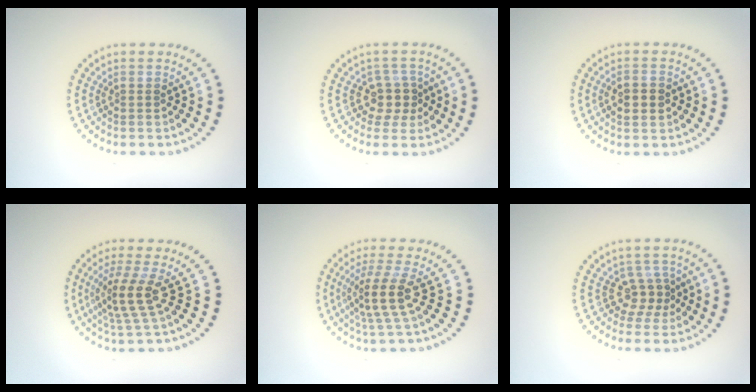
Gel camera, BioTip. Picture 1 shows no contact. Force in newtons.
{"total": 2.5, "press": 1.9, "slide": 1.6}
{"total": 2.2, "press": 2.2, "slide": 0.1}
{"total": 3.4, "press": 2.6, "slide": 2.2}
{"total": 3.8, "press": 2.8, "slide": 2.5}
{"total": 2.5, "press": 1.7, "slide": 1.8}